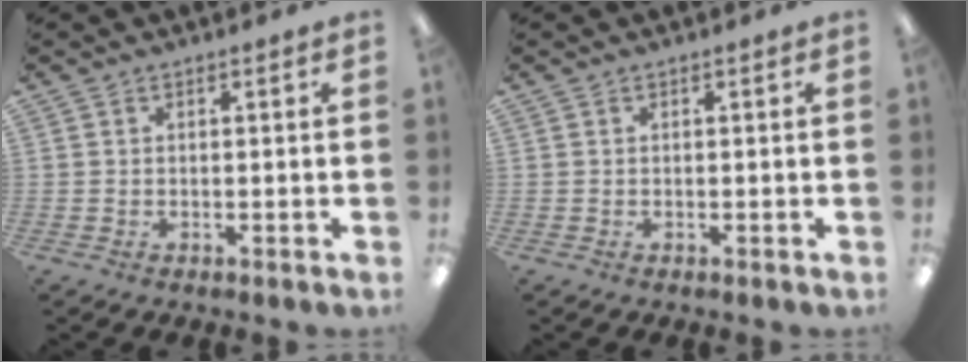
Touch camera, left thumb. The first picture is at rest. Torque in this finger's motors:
{"motor_torque": [0.00, 0.00, 0.00, 0.00, 0.00]}